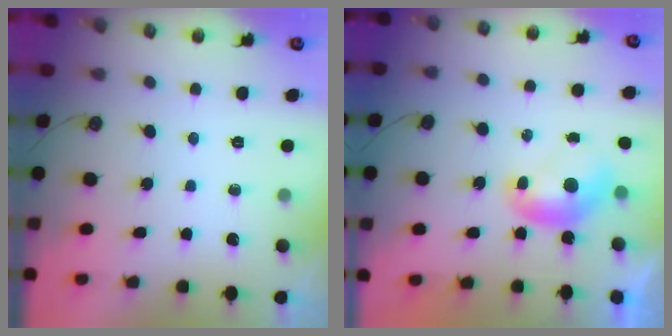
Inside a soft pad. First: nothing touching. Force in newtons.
{"total": 0.0}